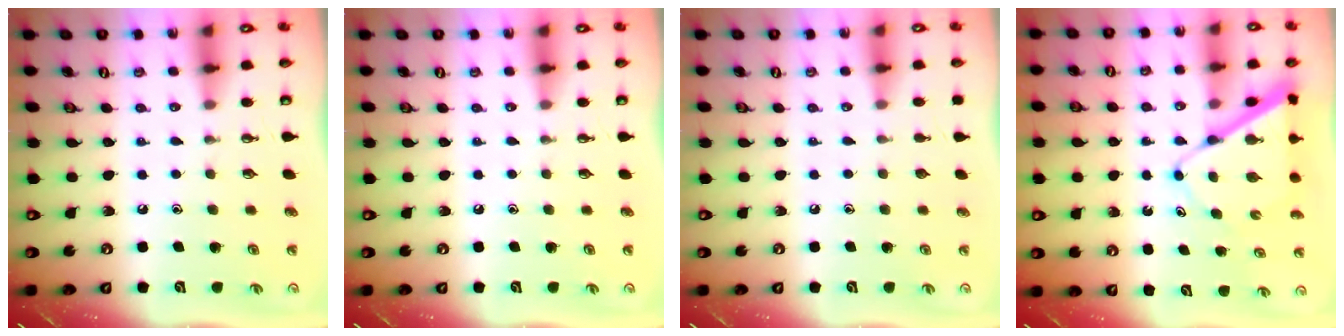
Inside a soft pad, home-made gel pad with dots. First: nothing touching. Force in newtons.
{"total": 0.0}
{"total": 0.0}
{"total": 9.0, "press": 8.9, "slide": 0.8}